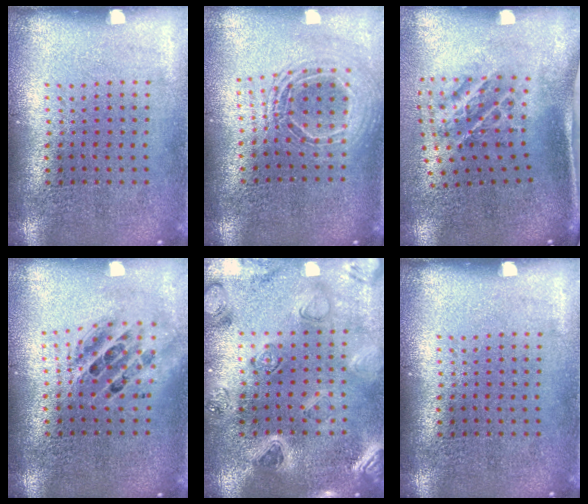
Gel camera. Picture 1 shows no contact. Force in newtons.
{"total": 1.7, "press": 1.5, "slide": 0.9}
{"total": 1.6, "press": 1.2, "slide": 1.1}
{"total": 1.7, "press": 1.4, "slide": 1.0}
{"total": 2.3, "press": 2.3, "slide": 0.1}
{"total": 0.0}